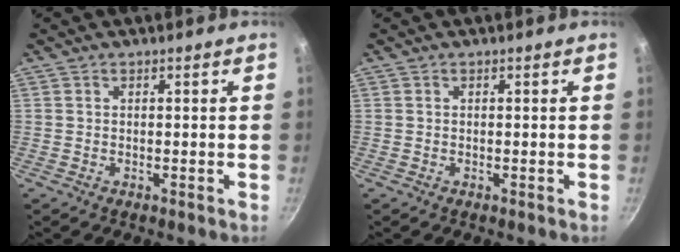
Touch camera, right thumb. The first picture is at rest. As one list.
[{"total": 0.0}]